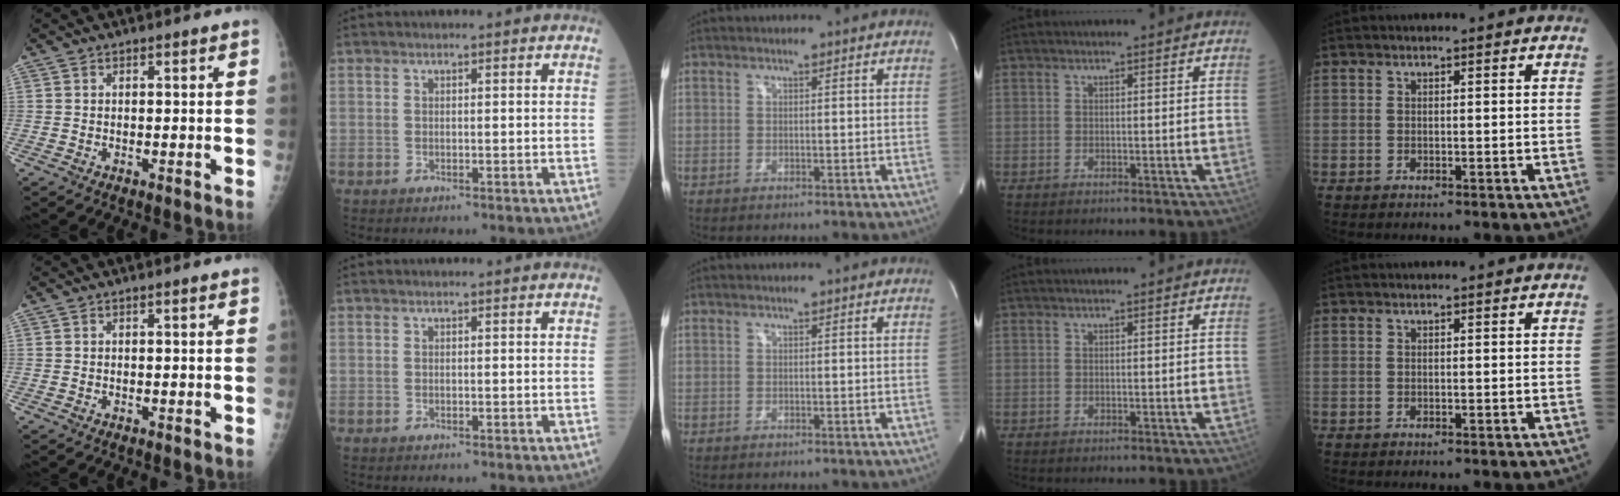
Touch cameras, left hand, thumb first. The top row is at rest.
{}